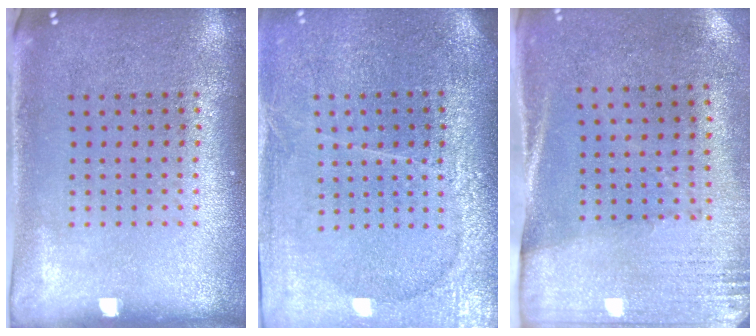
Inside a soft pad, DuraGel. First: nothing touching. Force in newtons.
{"total": 3.8, "press": 3.4, "slide": 1.7}
{"total": 2.7, "press": 2.4, "slide": 1.2}